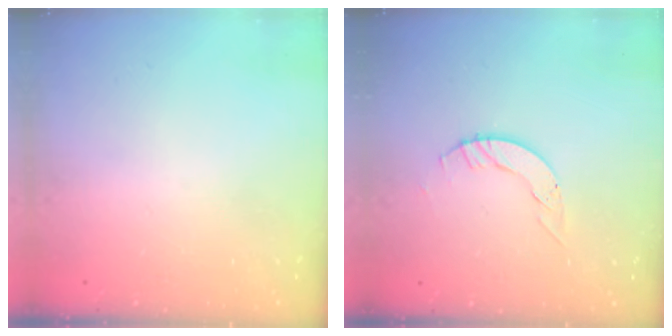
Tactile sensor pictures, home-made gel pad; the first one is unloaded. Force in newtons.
{"total": 4.0, "press": 4.0, "slide": 0.1}